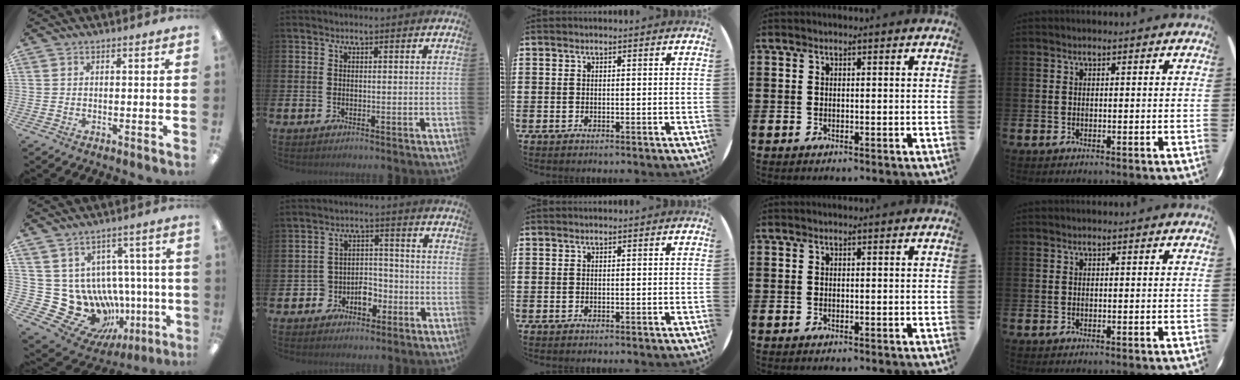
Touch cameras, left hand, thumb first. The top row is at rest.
{"thumb": {"total": 16.8, "force": [-1.7, 14.7, 7.9], "torque": [-0.166, -0.026, 0.025]}, "index": {"total": 4.5, "force": [-2.5, 3.4, 1.5], "torque": [-0.043, 0.008, -0.051]}}